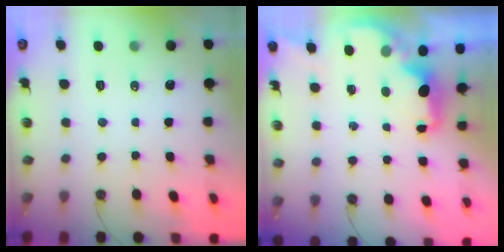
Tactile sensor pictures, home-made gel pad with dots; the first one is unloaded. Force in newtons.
{"total": 2.1, "press": 1.9, "slide": 0.8}